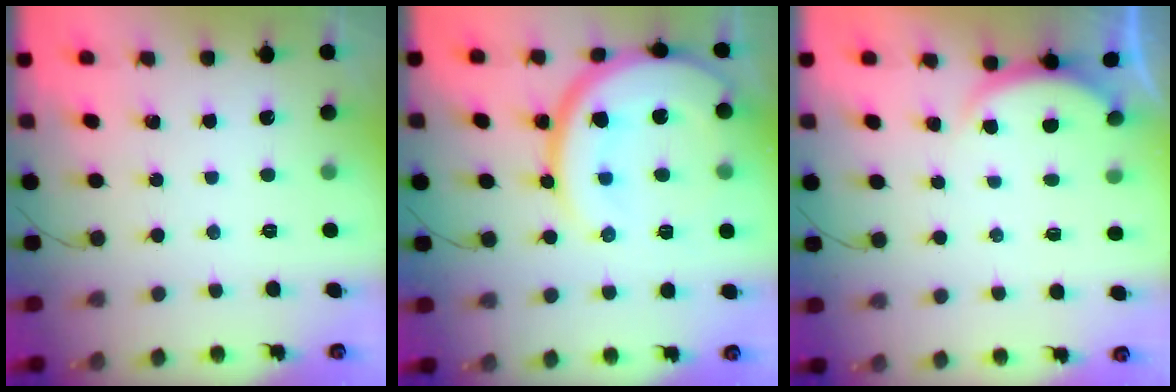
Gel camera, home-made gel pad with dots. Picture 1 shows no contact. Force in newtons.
{"total": 21.4, "press": 21.2, "slide": 2.9}
{"total": 1.6, "press": 1.5, "slide": 0.6}